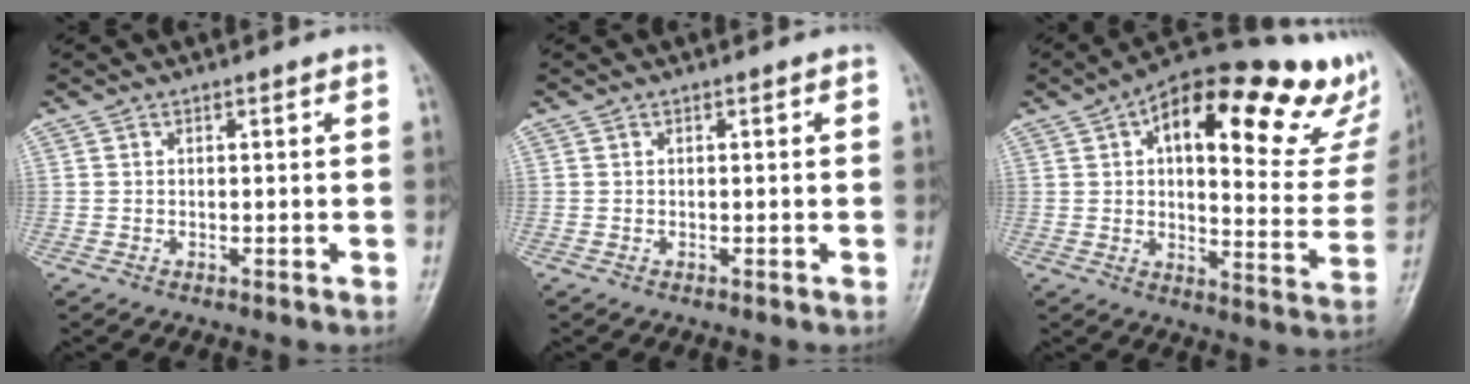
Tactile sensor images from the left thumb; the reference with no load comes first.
{"total": 0.0}
{"total": 30.2, "force": [14.8, 11.8, 23.5], "torque": [-0.273, -0.009, 0.200]}